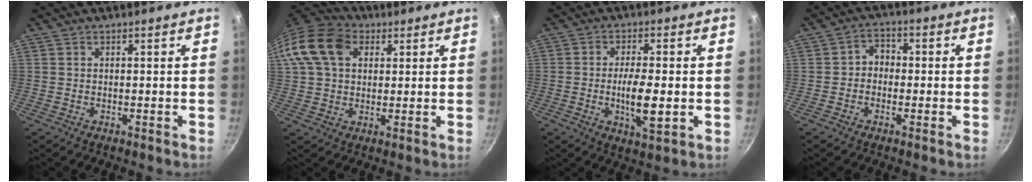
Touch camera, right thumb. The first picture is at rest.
{"total": 15.1, "force": [4.6, 10.9, 9.4], "torque": [-0.173, 0.022, 0.070]}
{"total": 8.0, "force": [-1.3, 2.6, 7.5], "torque": [-0.133, -0.001, -0.021]}
{"total": 3.9, "force": [-0.7, 3.2, 2.1], "torque": [-0.010, 0.018, -0.022]}